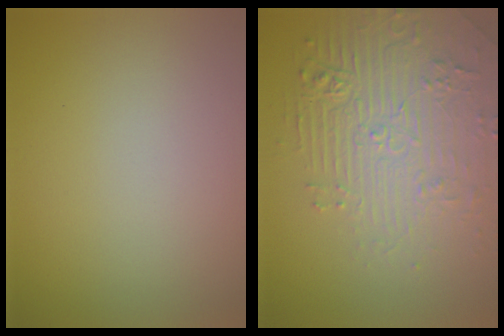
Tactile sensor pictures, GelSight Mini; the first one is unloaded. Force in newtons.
{"total": 4.5, "press": 4.2, "slide": 1.7}